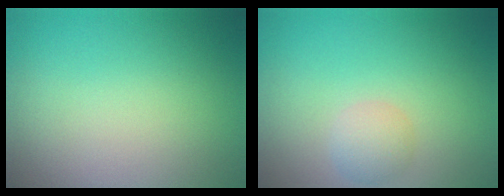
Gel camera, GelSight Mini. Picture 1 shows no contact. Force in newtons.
{"total": 1.8, "press": 1.8, "slide": 0.1}